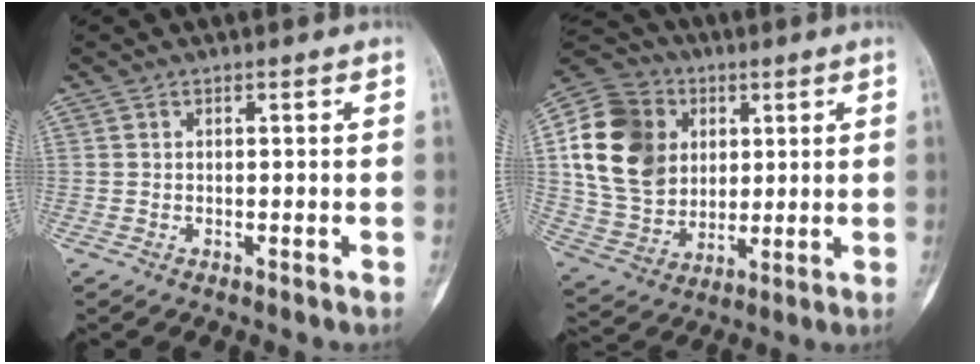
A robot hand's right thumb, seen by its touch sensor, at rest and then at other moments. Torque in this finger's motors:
{"motor_torque": [0.20, 2.90, 0.85, -0.37, 0.14]}